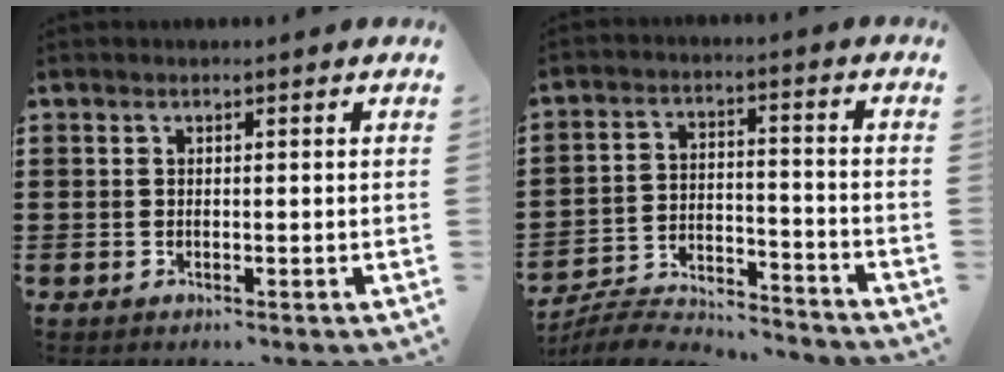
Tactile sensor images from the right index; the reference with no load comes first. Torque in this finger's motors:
{"motor_torque": [-1.18, 0.96, -0.11, -0.18]}